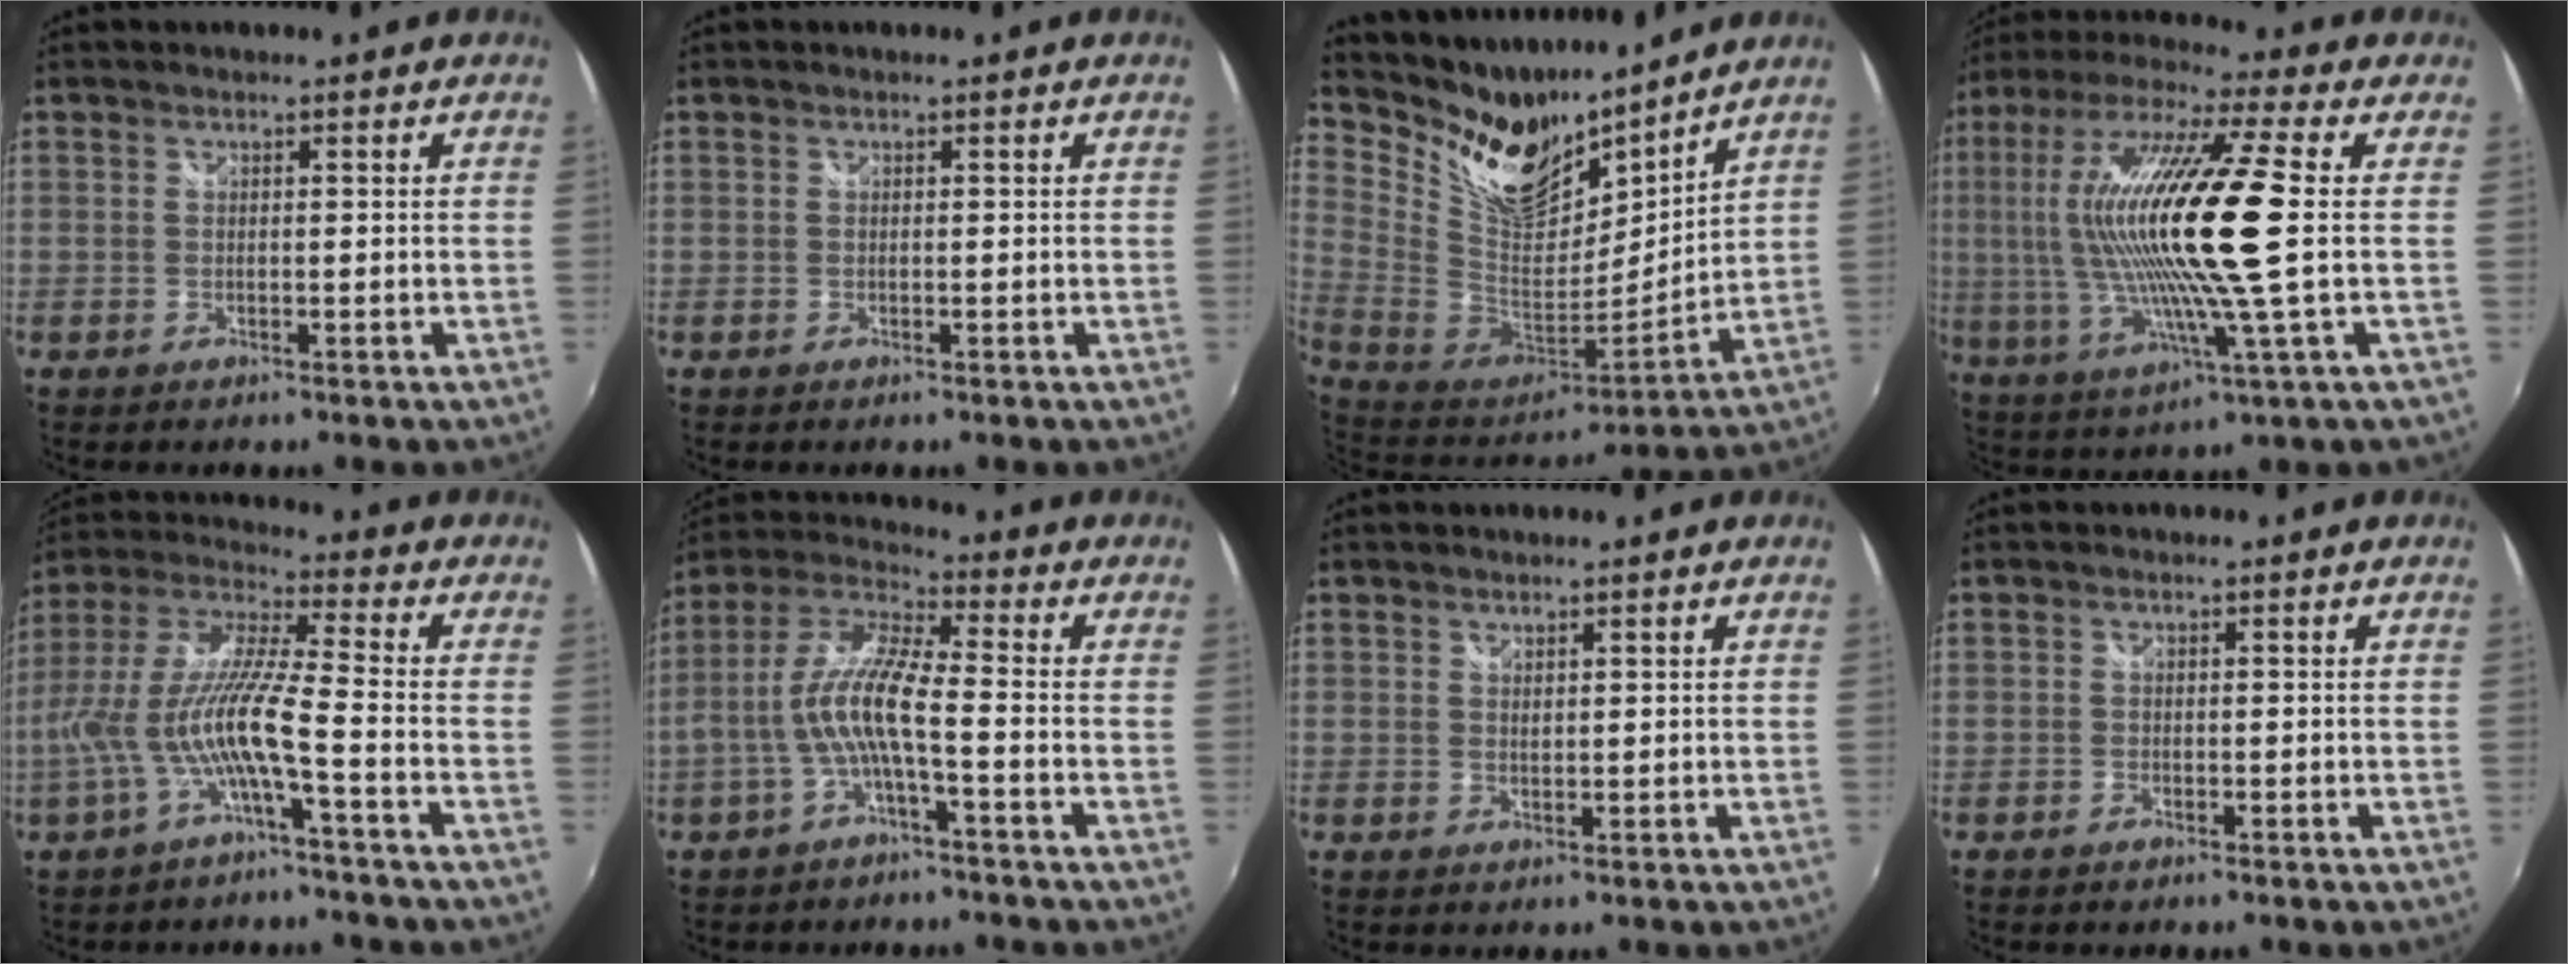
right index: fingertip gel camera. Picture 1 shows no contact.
{"total": 0.0}
{"total": 19.1, "force": [14.7, 8.6, 8.6], "torque": [-0.204, -0.014, 0.277]}
{"total": 21.1, "force": [1.9, 2.3, 20.9], "torque": [-0.391, 0.003, 0.027]}
{"total": 12.4, "force": [-4.8, 0.2, 11.4], "torque": [-0.219, -0.006, -0.092]}
{"total": 9.5, "force": [-2.6, 1.4, 9.0], "torque": [-0.198, 0.011, -0.049]}
{"total": 0.7, "force": [0.6, 0.2, 0.0], "torque": [0.002, 0.000, 0.012]}
{"total": 0.8, "force": [-0.7, 0.4, 0.2], "torque": [-0.007, -0.002, -0.014]}